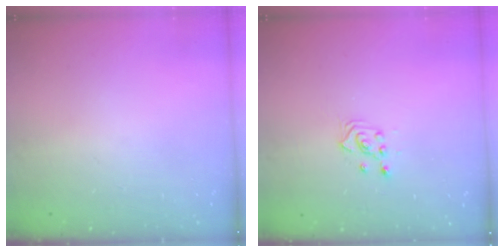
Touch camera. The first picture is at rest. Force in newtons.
{"total": 2.9, "press": 2.9, "slide": 0.2}